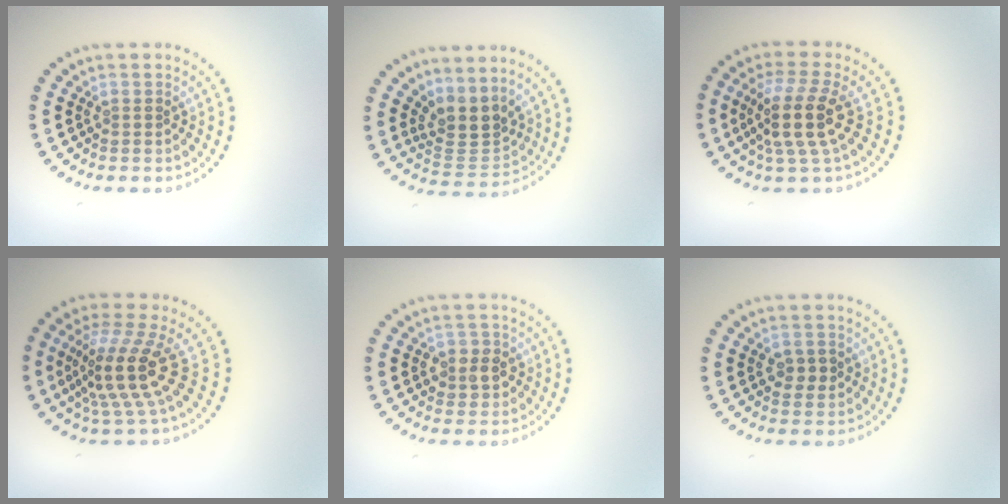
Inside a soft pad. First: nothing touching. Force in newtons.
{"total": 3.3, "press": 2.5, "slide": 2.1}
{"total": 4.4, "press": 3.5, "slide": 2.6}
{"total": 5.1, "press": 3.7, "slide": 3.6}
{"total": 2.4, "press": 2.3, "slide": 0.5}
{"total": 2.2, "press": 2.2, "slide": 0.2}